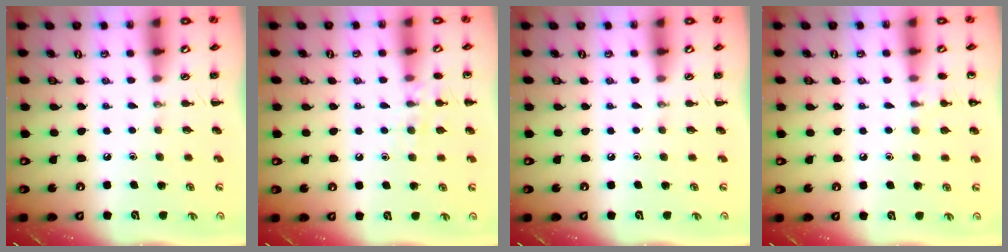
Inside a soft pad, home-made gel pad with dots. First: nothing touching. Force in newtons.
{"total": 8.5, "press": 8.4, "slide": 1.4}
{"total": 0.0}
{"total": 6.1, "press": 5.7, "slide": 2.0}